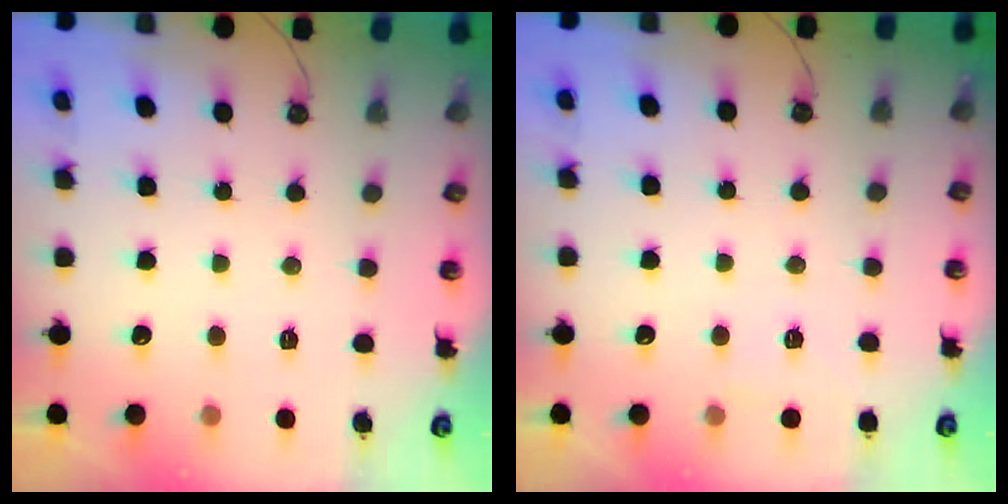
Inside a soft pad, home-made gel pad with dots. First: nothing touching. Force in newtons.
{"total": 2.2, "press": 2.1, "slide": 0.3}